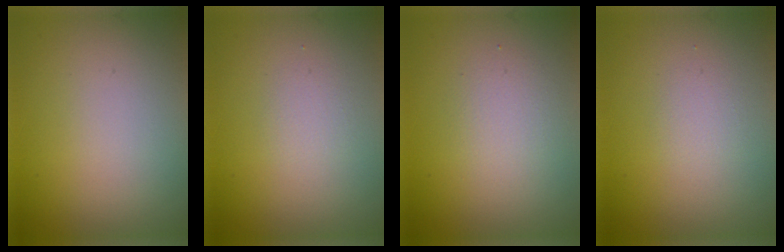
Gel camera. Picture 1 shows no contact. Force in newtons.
{"total": 0.9, "press": 0.9, "slide": 0.0}
{"total": 1.7, "press": 1.7, "slide": 0.0}
{"total": 0.9, "press": 0.9, "slide": 0.0}